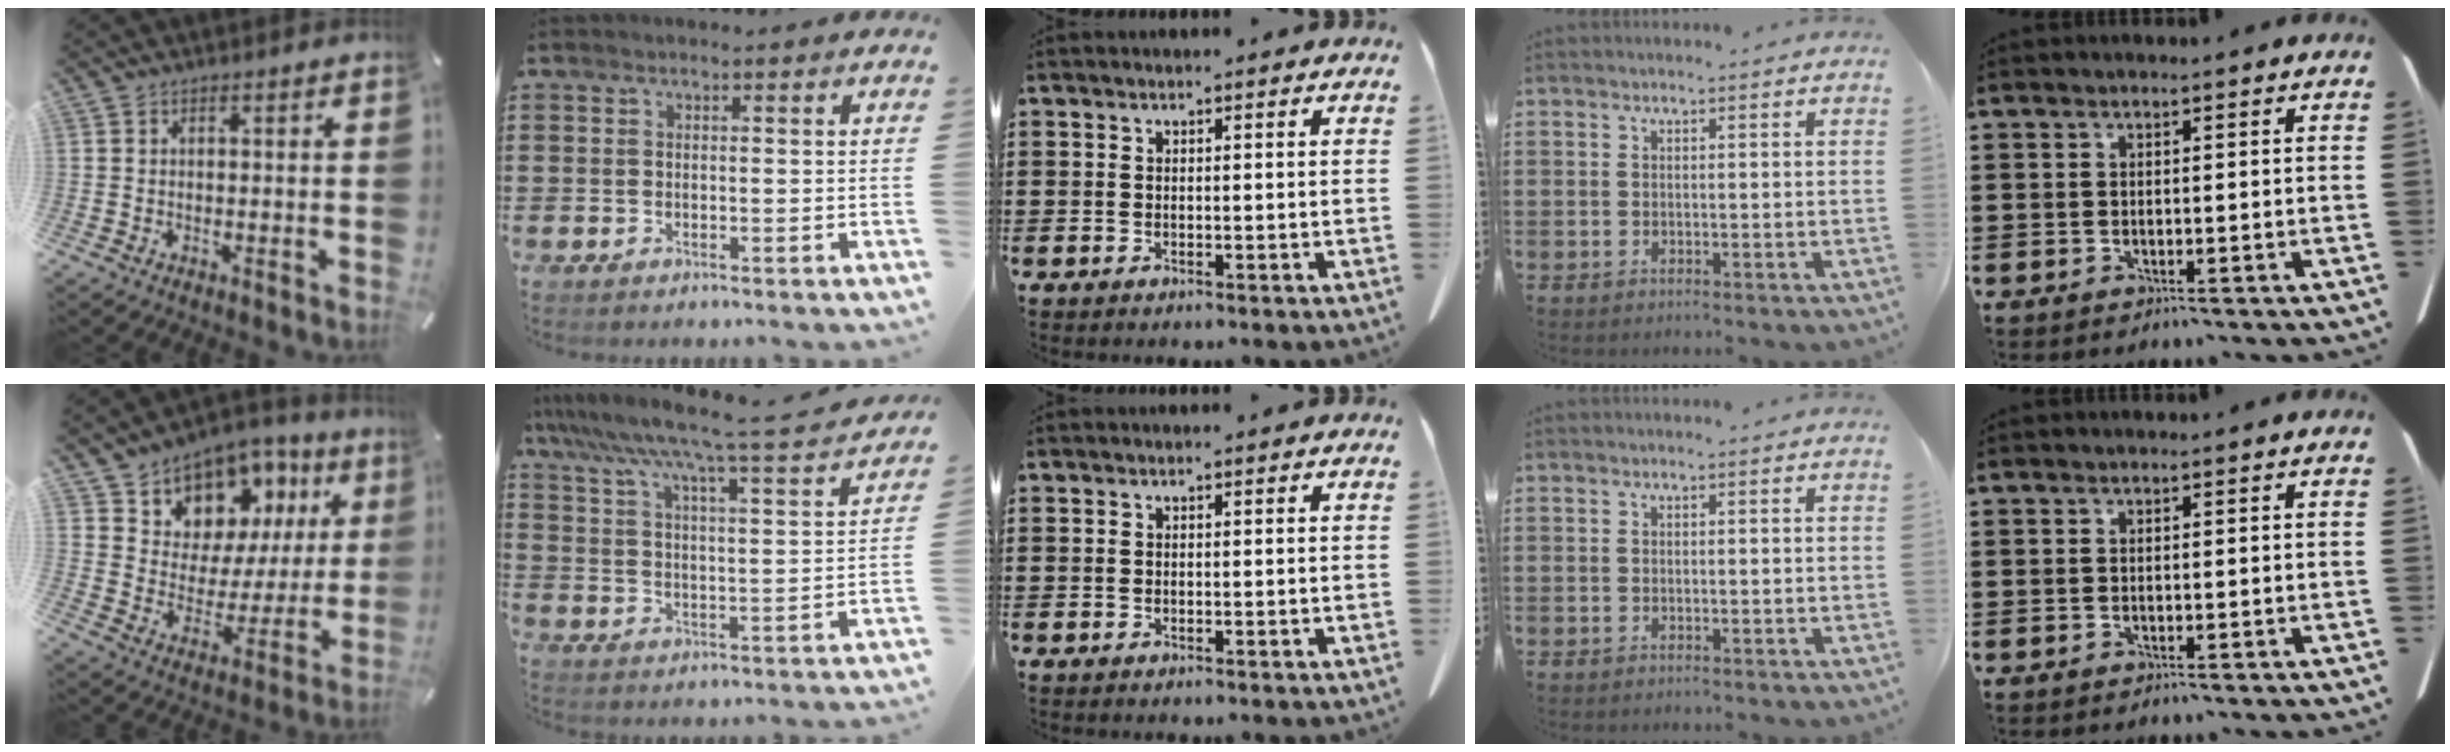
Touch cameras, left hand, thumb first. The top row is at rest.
{"thumb": {"total": 9.9, "force": [6.7, 7.2, 0.7], "torque": [-0.024, -0.079, 0.122]}, "index": {"total": 6.2, "force": [5.5, -0.7, 2.9], "torque": [-0.083, -0.053, 0.082]}}